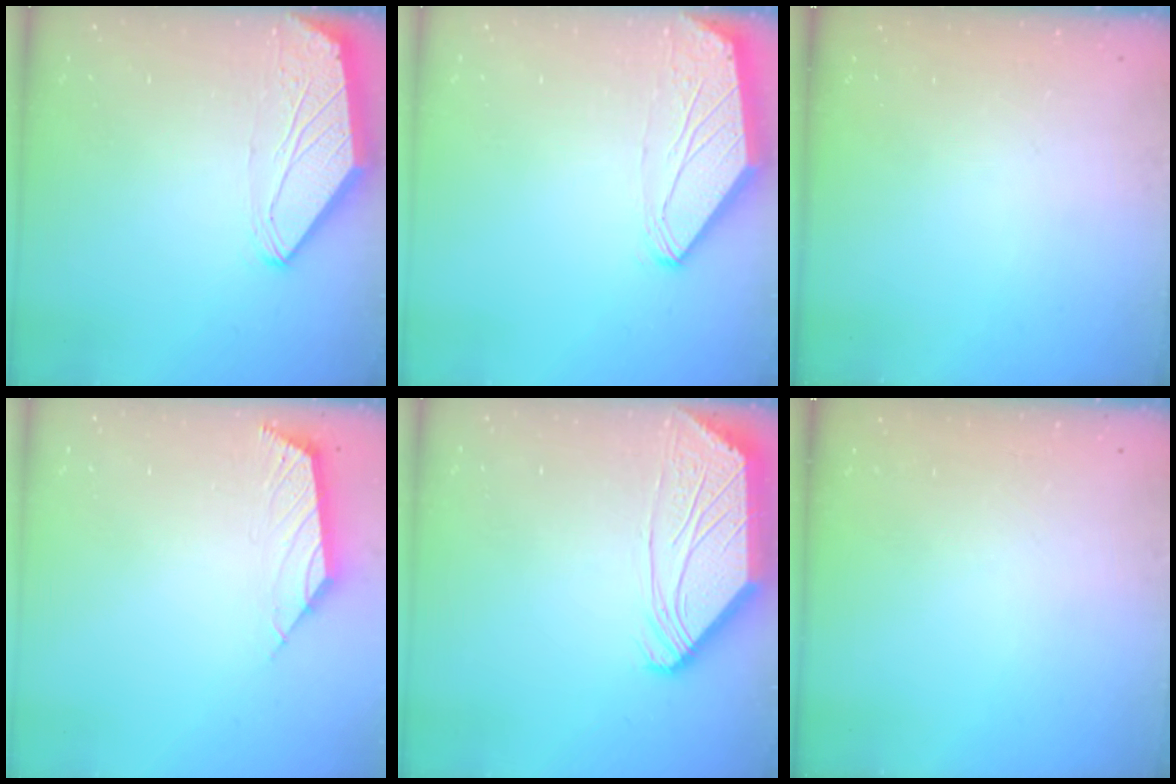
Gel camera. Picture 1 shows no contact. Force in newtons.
{"total": 0.0}
{"total": 0.0}
{"total": 2.9, "press": 2.8, "slide": 0.7}
{"total": 5.0, "press": 5.0, "slide": 0.5}
{"total": 0.0}